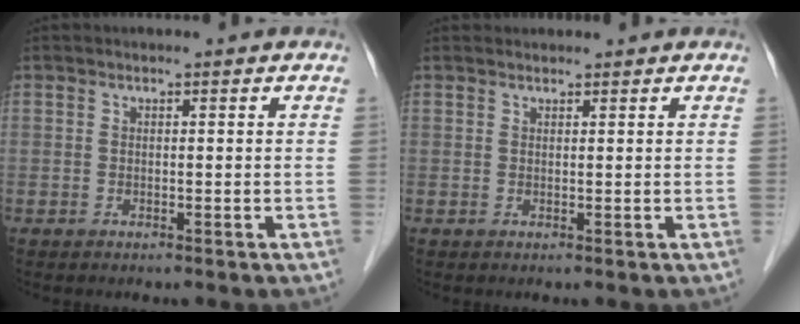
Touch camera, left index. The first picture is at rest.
{"total": 1.2, "force": [1.2, 0.3, 0.0], "torque": [-0.007, 0.015, 0.022]}